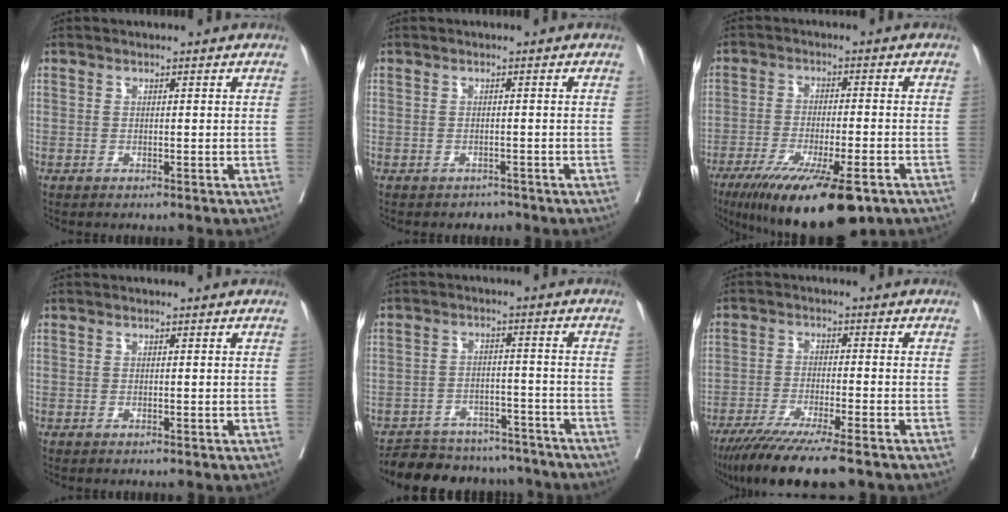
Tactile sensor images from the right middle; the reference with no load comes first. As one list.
[{"total": 1.5, "force": [-1.3, 0.8, -0.3], "torque": [0.002, 0.002, -0.024]}, {"total": 16.3, "force": [-10.8, 3.0, 11.9], "torque": [-0.170, -0.037, -0.171]}, {"total": 0.0}, {"total": 14.3, "force": [-13.0, 5.2, 3.0], "torque": [-0.045, 0.022, -0.174]}, {"total": 12.0, "force": [-9.3, 0.4, 7.6], "torque": [-0.113, -0.030, -0.149]}]